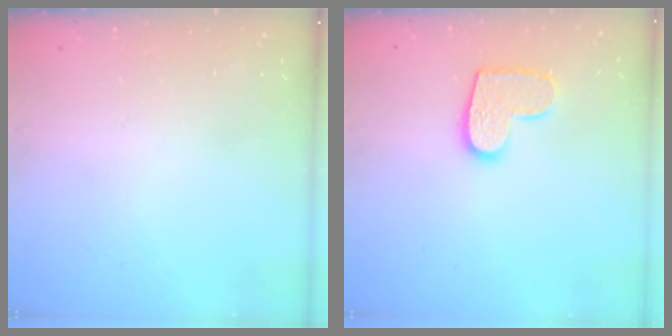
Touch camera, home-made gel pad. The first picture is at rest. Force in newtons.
{"total": 10.5, "press": 10.5, "slide": 0.6}